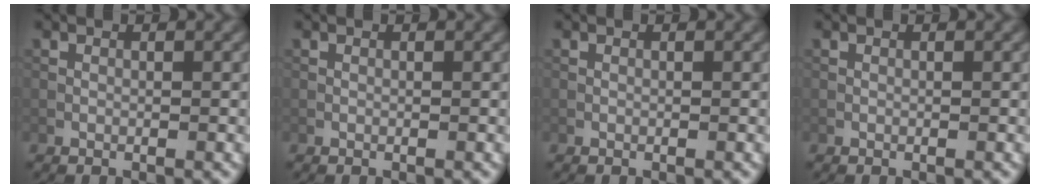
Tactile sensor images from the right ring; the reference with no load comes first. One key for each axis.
{"total": 0.0}
{"total": 0.0}
{"total": 0.0}